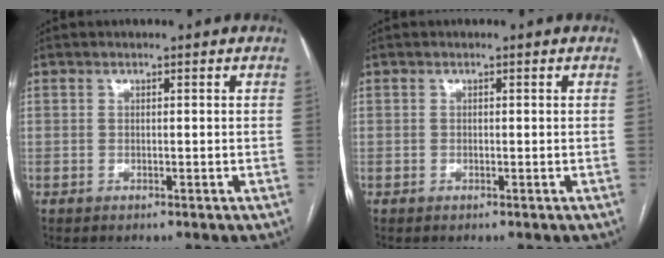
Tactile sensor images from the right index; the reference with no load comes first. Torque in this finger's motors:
{"motor_torque": [0.04, 0.03, -0.01, 0.01]}